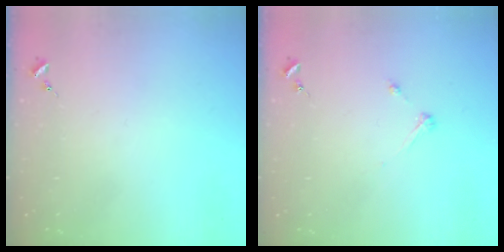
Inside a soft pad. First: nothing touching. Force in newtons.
{"total": 3.2, "press": 3.2, "slide": 0.4}